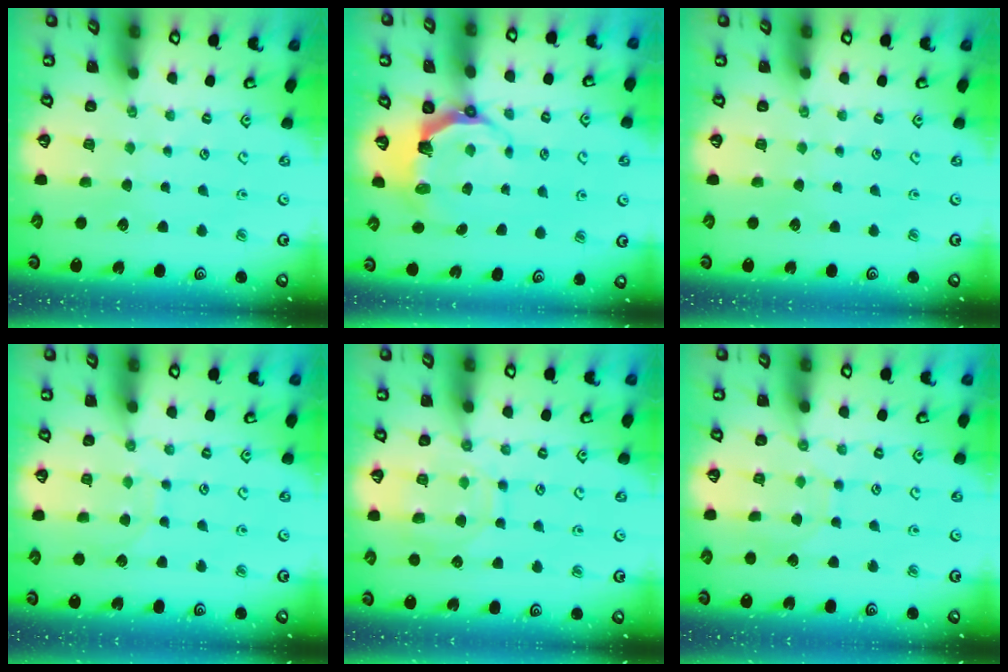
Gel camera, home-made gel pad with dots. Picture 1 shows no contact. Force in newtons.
{"total": 6.5, "press": 4.8, "slide": 4.3}
{"total": 0.0}
{"total": 6.7, "press": 6.7, "slide": 0.4}
{"total": 11.7, "press": 11.7, "slide": 1.1}
{"total": 5.6, "press": 5.5, "slide": 0.6}